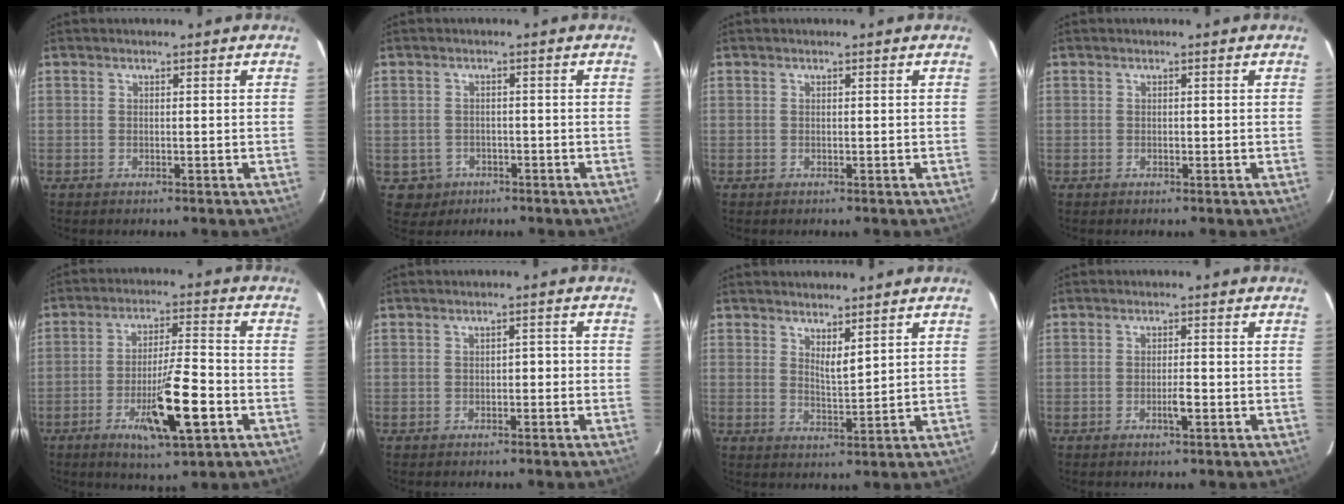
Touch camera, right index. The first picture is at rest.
{"total": 3.6, "force": [-1.4, 3.3, 0.1], "torque": [0.001, 0.010, -0.017]}
{"total": 0.0}
{"total": 0.0}
{"total": 11.6, "force": [-4.4, 1.3, 10.7], "torque": [-0.183, -0.012, -0.070]}
{"total": 1.6, "force": [-0.5, 0.8, 1.3], "torque": [-0.017, 0.010, -0.007]}
{"total": 2.8, "force": [2.0, 0.4, 2.0], "torque": [-0.039, -0.016, 0.042]}
{"total": 1.9, "force": [-0.8, 0.1, 1.7], "torque": [-0.030, -0.001, -0.013]}